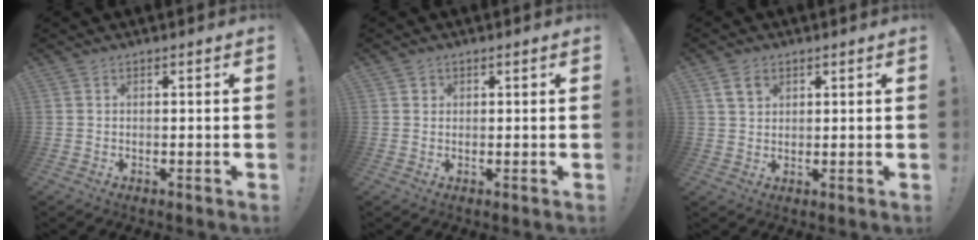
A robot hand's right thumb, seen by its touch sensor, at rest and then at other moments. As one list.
[{"total": 1.1, "force": [0.5, 0.9, 0.1], "torque": [0.000, 0.000, 0.009]}, {"total": 4.9, "force": [2.6, 3.5, 2.3], "torque": [-0.034, -0.004, 0.049]}]